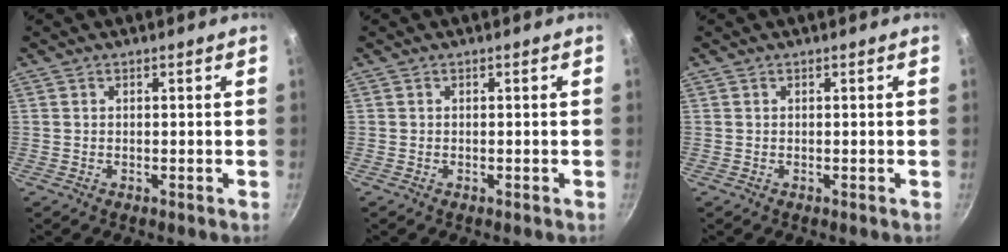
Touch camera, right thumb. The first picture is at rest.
{"total": 0.0}
{"total": 0.0}